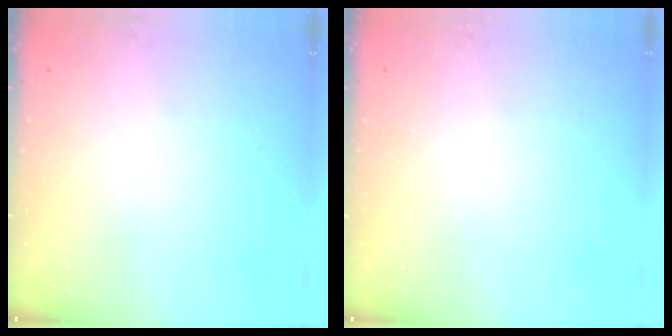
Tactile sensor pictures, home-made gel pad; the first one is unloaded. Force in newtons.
{"total": 0.0}